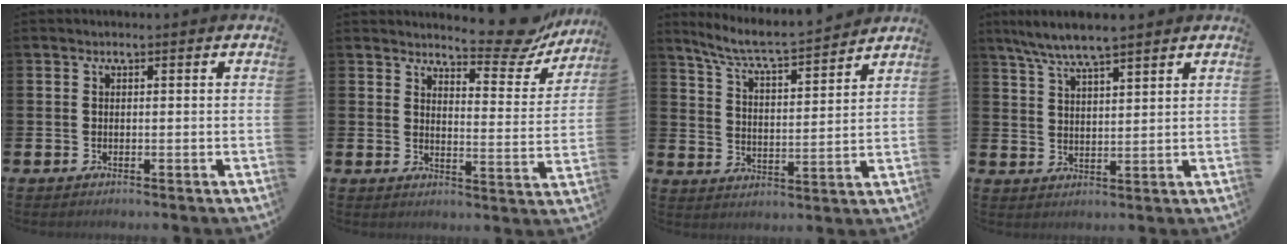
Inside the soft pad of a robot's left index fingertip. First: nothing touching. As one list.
[{"total": 7.4, "force": [6.9, 1.5, 2.2], "torque": [-0.038, -0.048, 0.117]}, {"total": 6.6, "force": [6.2, -0.1, 2.2], "torque": [-0.071, -0.046, 0.105]}, {"total": 6.4, "force": [5.8, 0.5, 2.6], "torque": [-0.069, -0.015, 0.106]}]